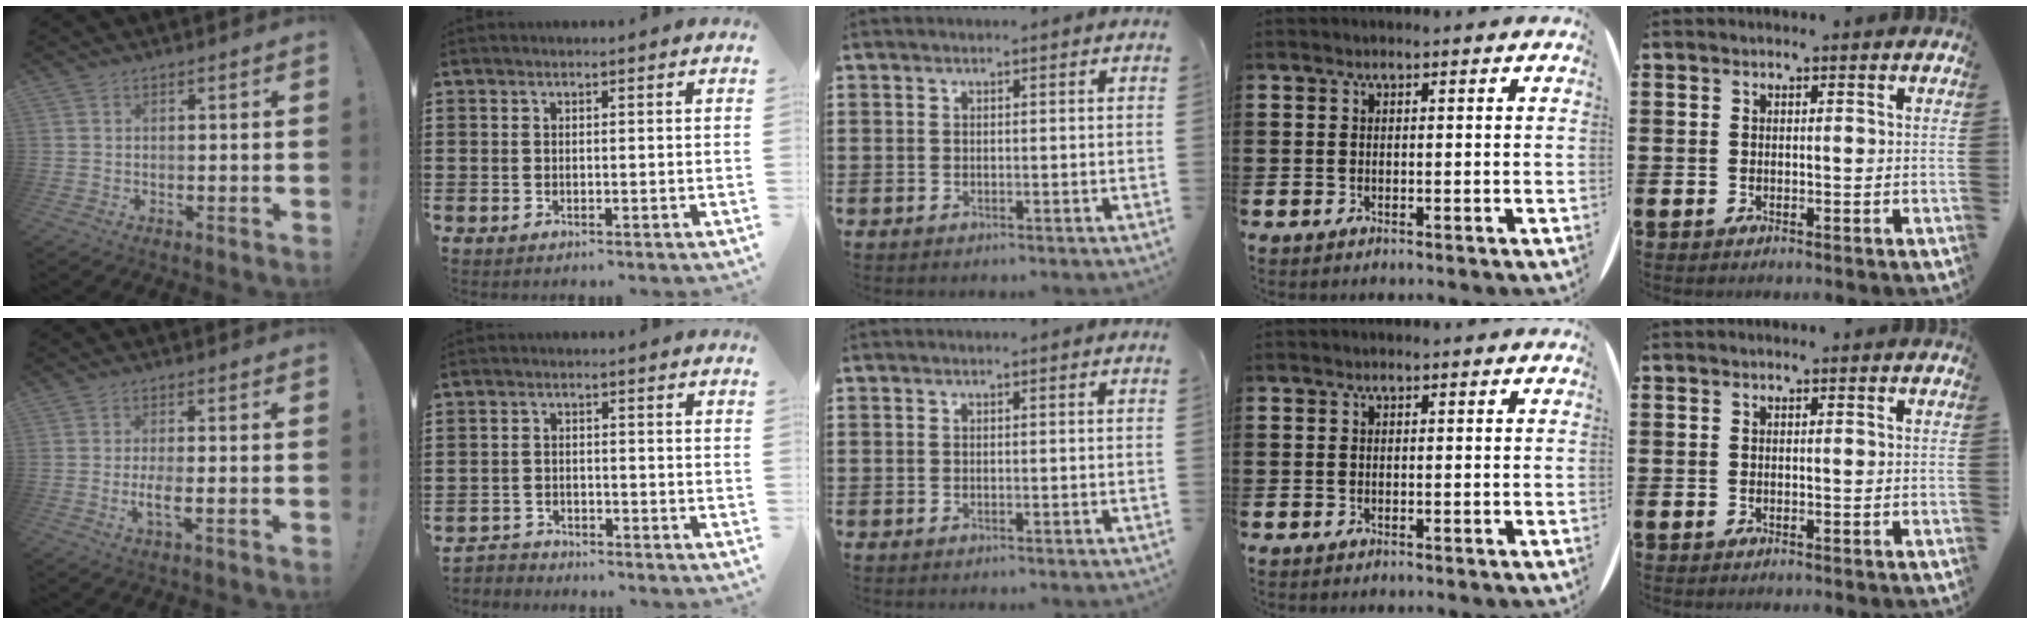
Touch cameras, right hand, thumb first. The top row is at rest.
{"thumb": {"total": 4.2, "force": [-1.0, 0.5, 4.1], "torque": [-0.081, -0.010, -0.018]}, "index": {"total": 2.5, "force": [-2.4, 0.3, -0.4], "torque": [0.000, 0.000, -0.055]}}